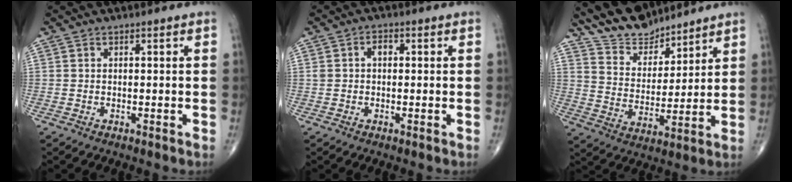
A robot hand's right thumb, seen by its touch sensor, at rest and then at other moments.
{"total": 2.6, "force": [0.6, 1.8, 1.8], "torque": [-0.025, 0.009, 0.009]}
{"total": 11.5, "force": [10.3, 4.4, 2.7], "torque": [-0.021, -0.066, 0.196]}